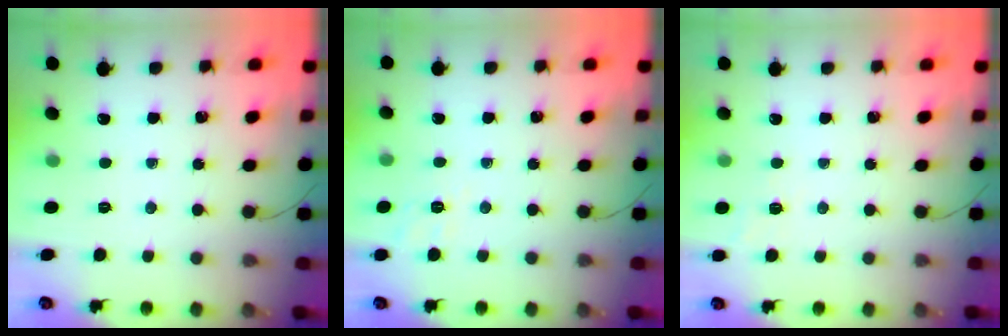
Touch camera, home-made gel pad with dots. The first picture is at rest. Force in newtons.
{"total": 2.3, "press": 1.4, "slide": 1.9}
{"total": 5.8, "press": 5.6, "slide": 1.5}